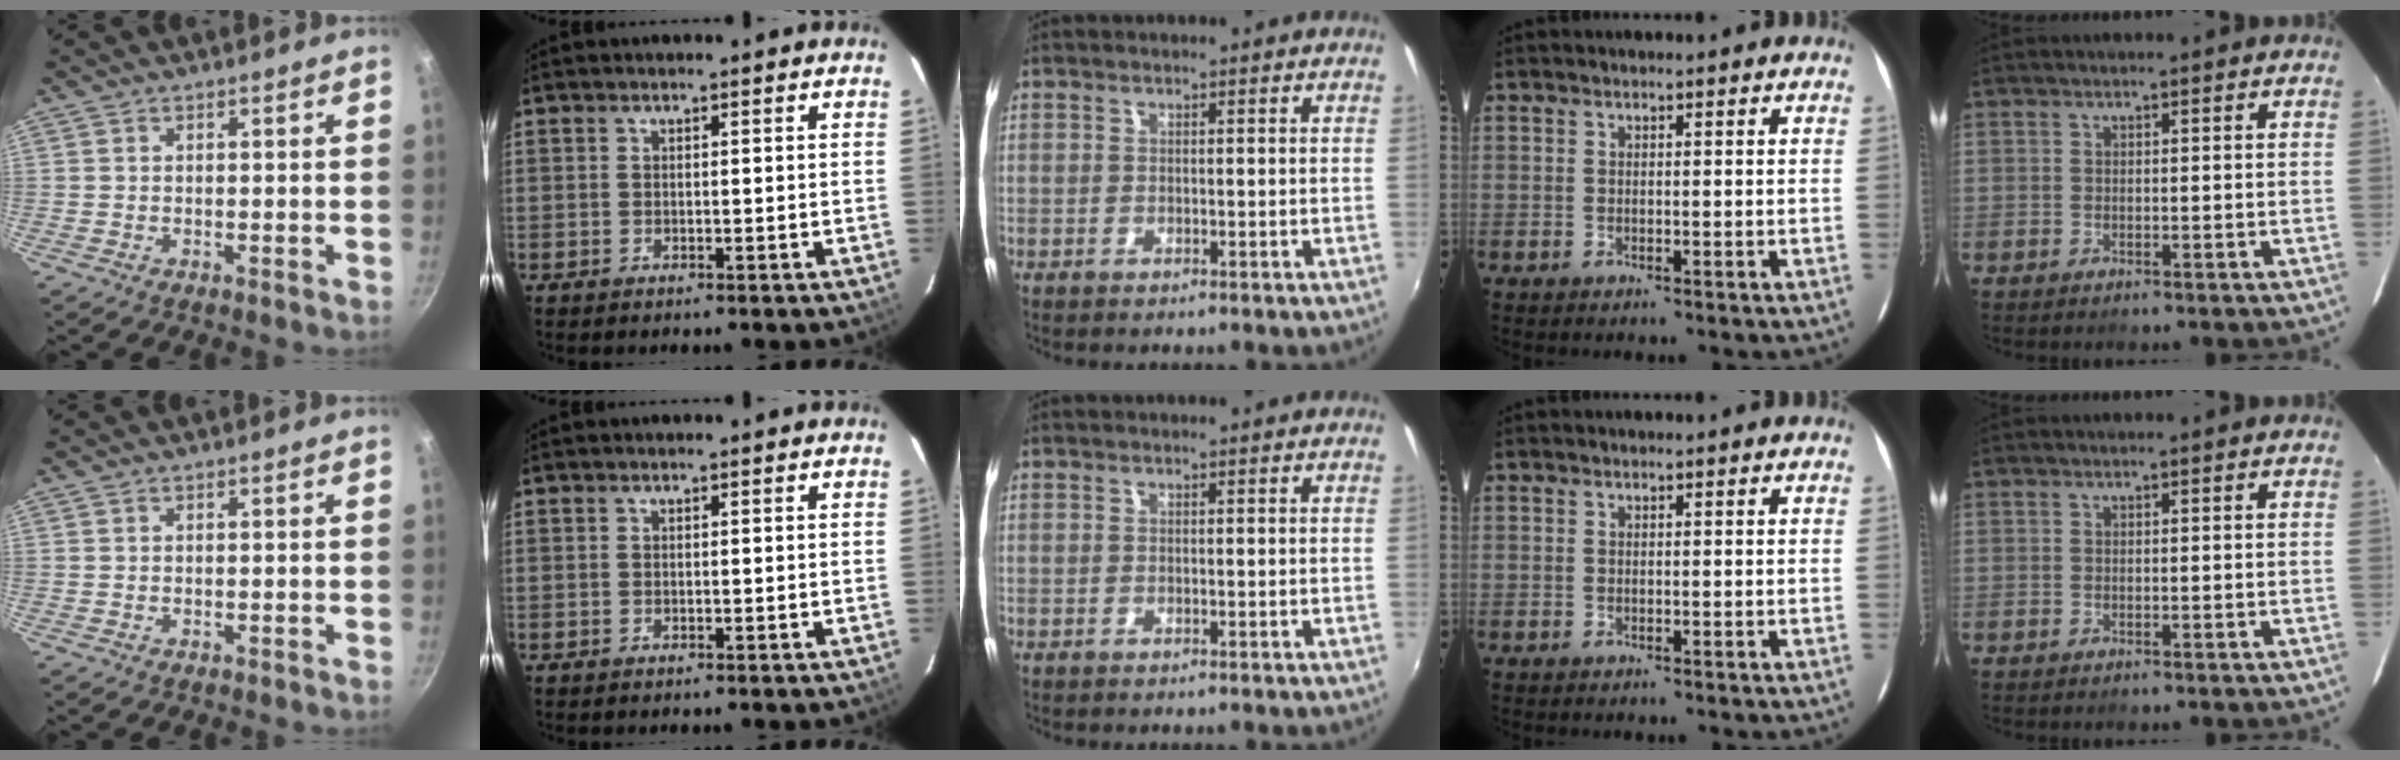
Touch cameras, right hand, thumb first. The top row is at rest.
{}